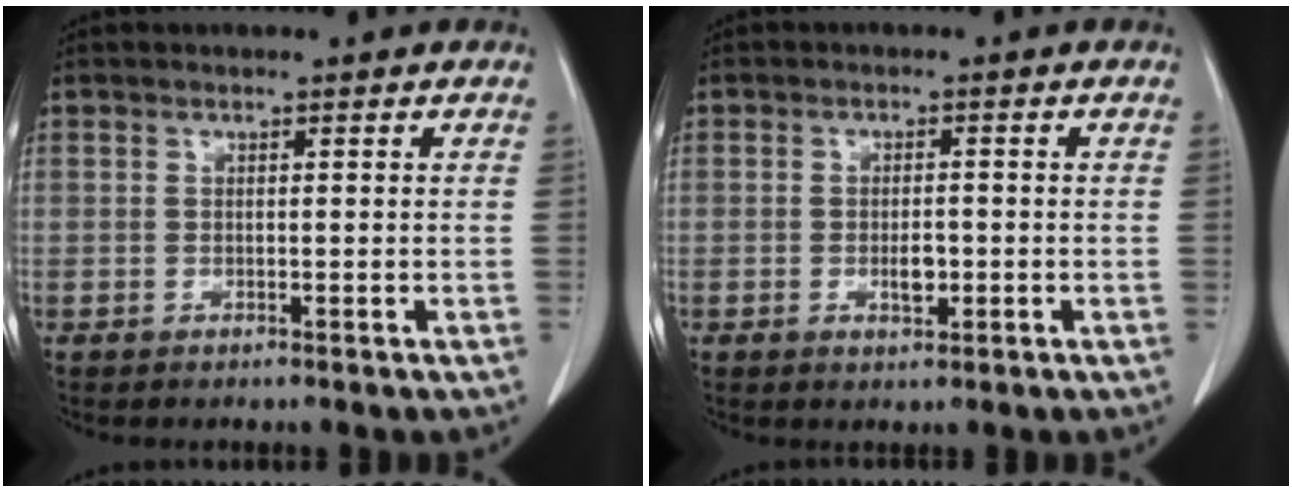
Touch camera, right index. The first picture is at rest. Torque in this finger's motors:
{"motor_torque": [0.46, -0.10, 0.21, 0.04]}